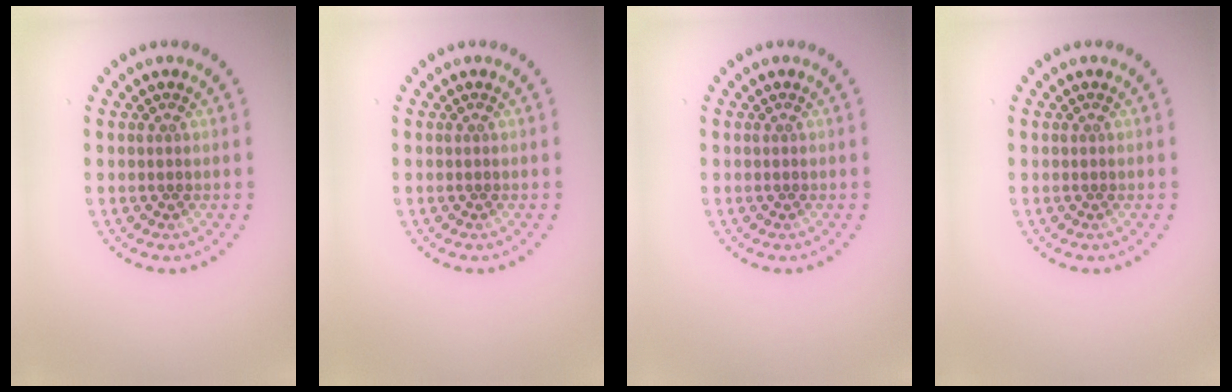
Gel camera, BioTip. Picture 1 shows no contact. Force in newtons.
{"total": 0.0}
{"total": 0.0}
{"total": 0.0}